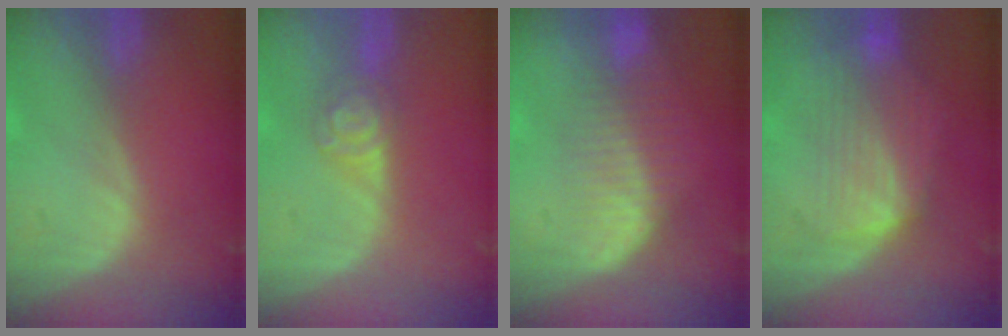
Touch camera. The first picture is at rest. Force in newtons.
{"total": 4.3, "press": 4.0, "slide": 1.6}
{"total": 7.1, "press": 6.5, "slide": 2.8}
{"total": 7.5, "press": 7.4, "slide": 1.2}